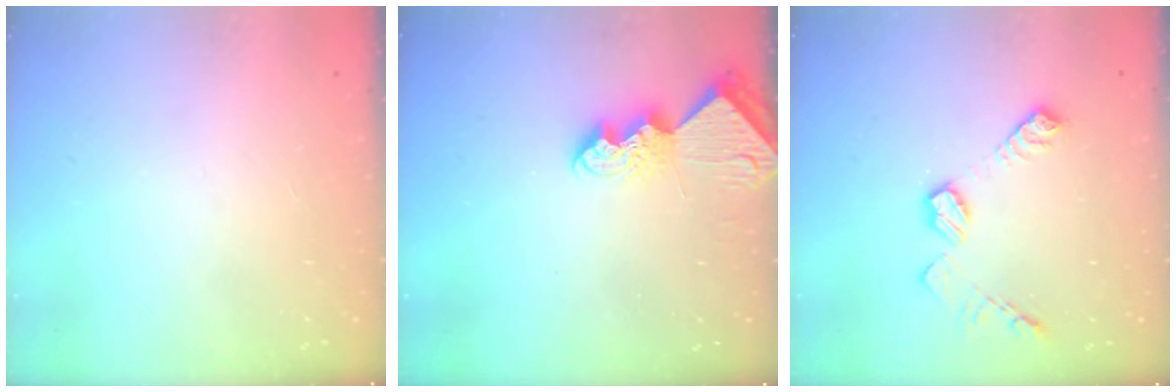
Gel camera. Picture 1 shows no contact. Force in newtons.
{"total": 7.0, "press": 6.9, "slide": 0.5}
{"total": 10.8, "press": 10.8, "slide": 0.5}